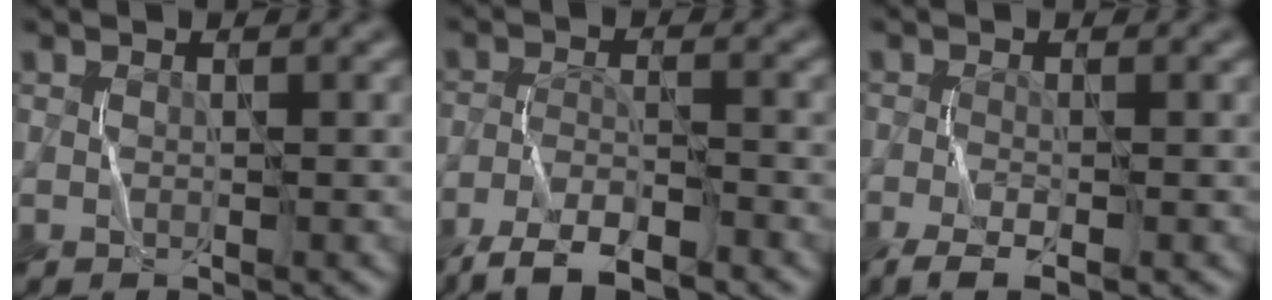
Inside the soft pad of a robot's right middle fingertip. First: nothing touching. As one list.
[{"total": 5.4, "force": [-4.5, 1.0, 2.7], "torque": [-0.045, -0.003, -0.088]}, {"total": 2.7, "force": [-1.6, 0.6, 2.1], "torque": [-0.044, -0.007, -0.033]}]